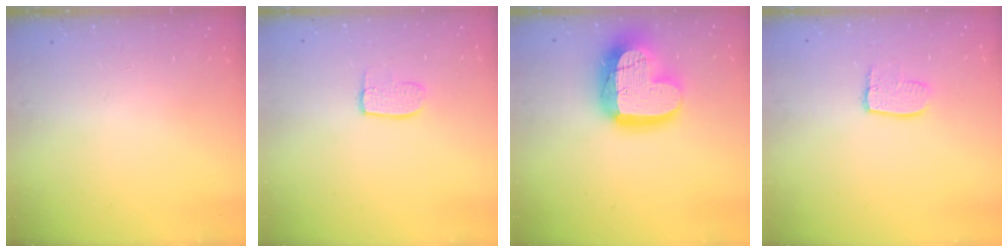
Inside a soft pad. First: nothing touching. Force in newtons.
{"total": 7.2, "press": 7.1, "slide": 0.4}
{"total": 21.2, "press": 21.2, "slide": 1.7}
{"total": 6.9, "press": 6.9, "slide": 0.6}